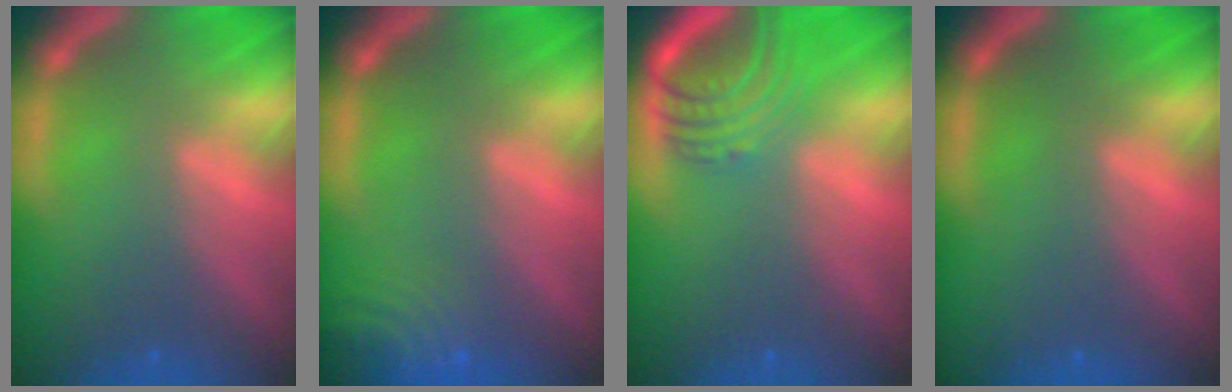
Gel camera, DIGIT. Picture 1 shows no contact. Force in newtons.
{"total": 5.6}
{"total": 6.1}
{"total": 0.0}